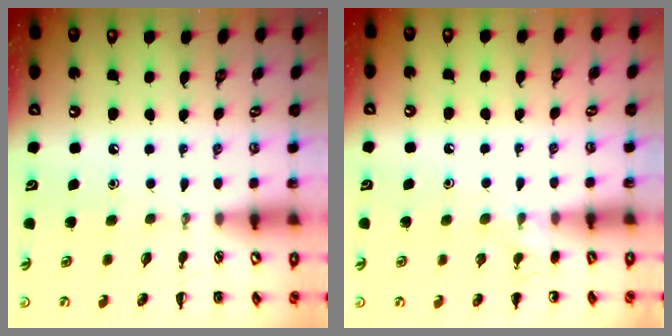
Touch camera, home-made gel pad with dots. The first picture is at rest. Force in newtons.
{"total": 5.6, "press": 5.3, "slide": 1.7}